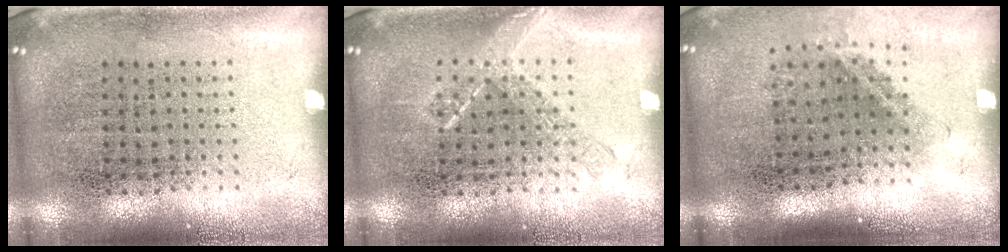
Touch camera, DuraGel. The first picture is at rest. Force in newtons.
{"total": 1.1, "press": 1.1, "slide": 0.2}
{"total": 1.5, "press": 1.0, "slide": 1.1}